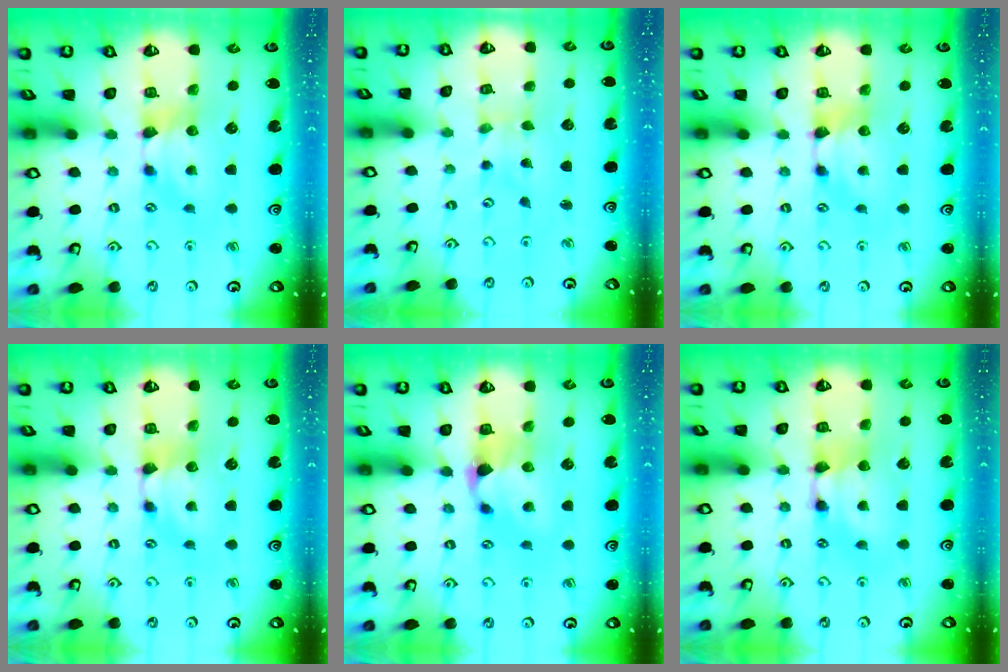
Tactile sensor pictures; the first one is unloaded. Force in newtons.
{"total": 4.1, "press": 4.1, "slide": 0.3}
{"total": 0.0}
{"total": 0.6, "press": 0.1, "slide": 0.6}
{"total": 2.7, "press": 2.6, "slide": 0.8}
{"total": 1.7, "press": 1.7, "slide": 0.1}